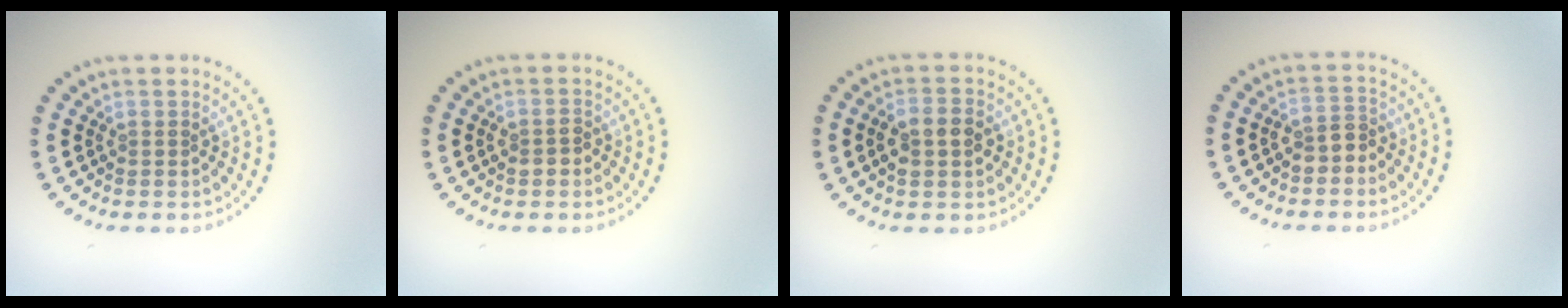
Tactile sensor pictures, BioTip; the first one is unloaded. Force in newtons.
{"total": 1.4, "press": 1.4, "slide": 0.3}
{"total": 3.0, "press": 2.9, "slide": 0.4}
{"total": 2.0, "press": 1.9, "slide": 0.7}